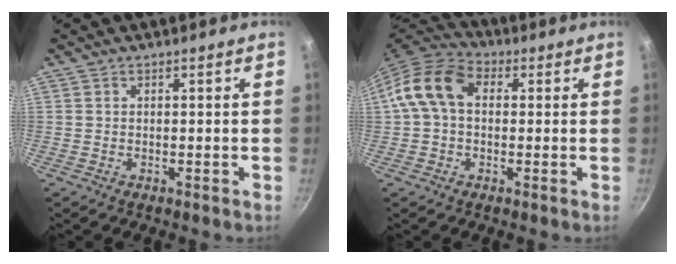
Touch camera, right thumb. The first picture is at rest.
{"total": 11.5, "force": [1.6, 8.0, 8.1], "torque": [-0.153, 0.035, 0.018]}